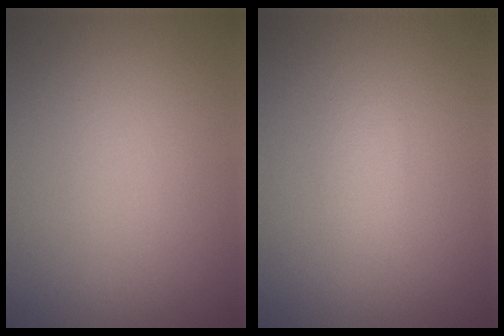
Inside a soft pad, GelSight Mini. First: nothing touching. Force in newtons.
{"total": 0.9, "press": 0.9, "slide": 0.0}